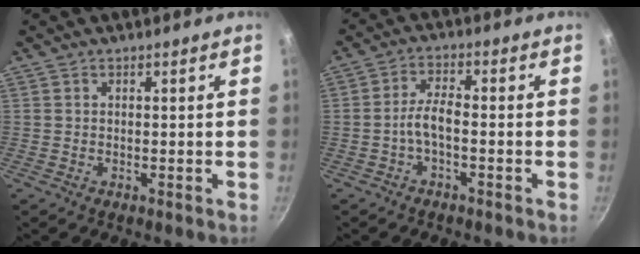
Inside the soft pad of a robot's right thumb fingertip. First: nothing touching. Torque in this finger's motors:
{"motor_torque": [0.05, -0.22, 0.94, -0.41, 0.06]}